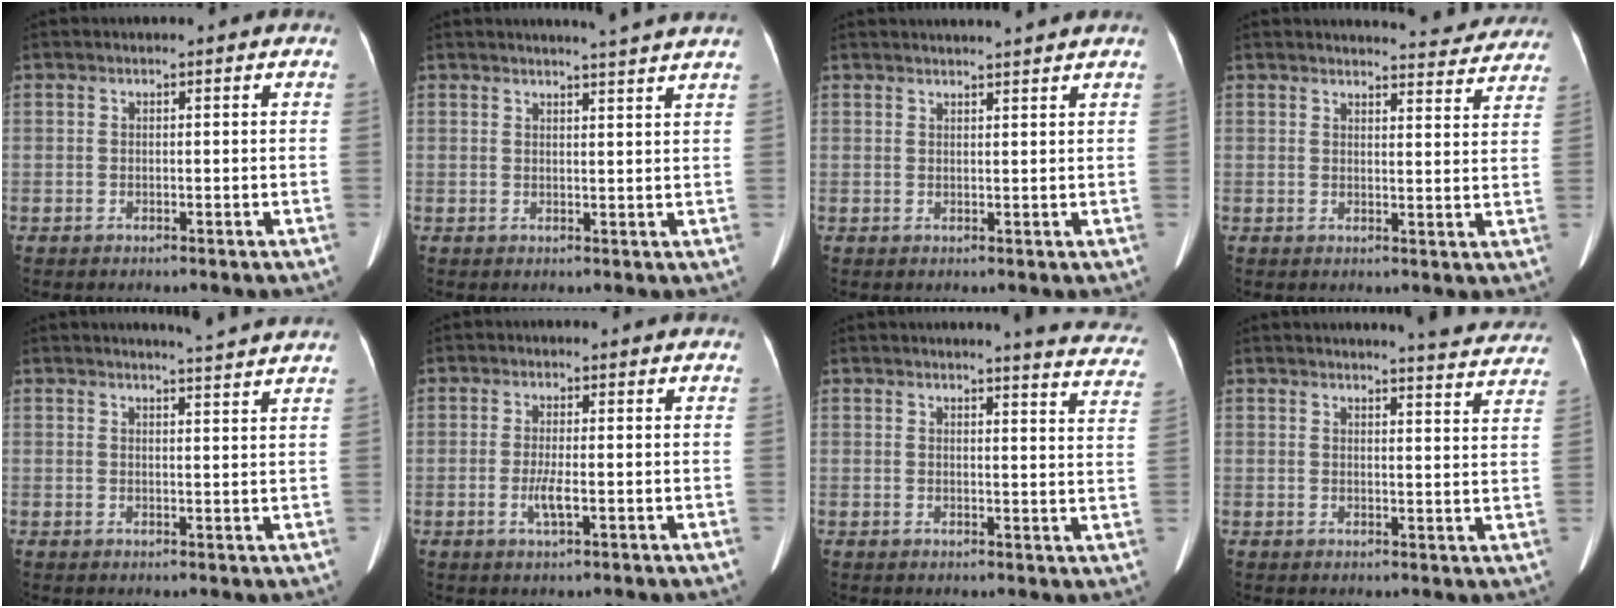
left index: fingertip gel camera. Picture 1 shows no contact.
{"total": 5.5, "force": [5.0, -1.2, 1.9], "torque": [-0.027, -0.003, 0.048]}
{"total": 5.3, "force": [5.0, -0.7, 1.6], "torque": [-0.021, 0.016, 0.058]}
{"total": 10.5, "force": [10.2, 1.6, 1.7], "torque": [-0.004, -0.020, 0.097]}
{"total": 5.0, "force": [4.7, -1.0, 1.4], "torque": [-0.023, -0.004, 0.050]}
{"total": 2.6, "force": [-0.8, 0.2, 2.5], "torque": [-0.053, -0.006, -0.012]}
{"total": 13.0, "force": [12.4, 0.8, 3.6], "torque": [-0.019, -0.078, 0.104]}
{"total": 10.5, "force": [10.2, 0.5, 2.5], "torque": [-0.022, -0.035, 0.096]}